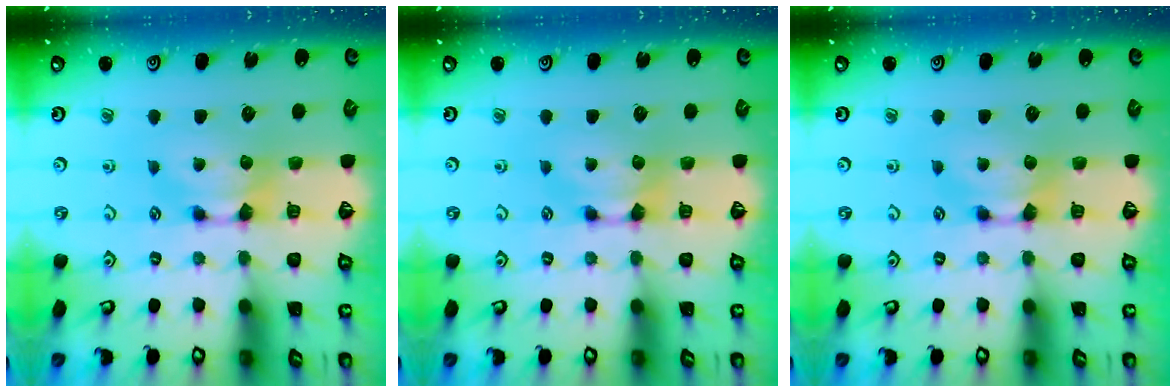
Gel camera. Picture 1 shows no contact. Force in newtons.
{"total": 0.0}
{"total": 0.0}